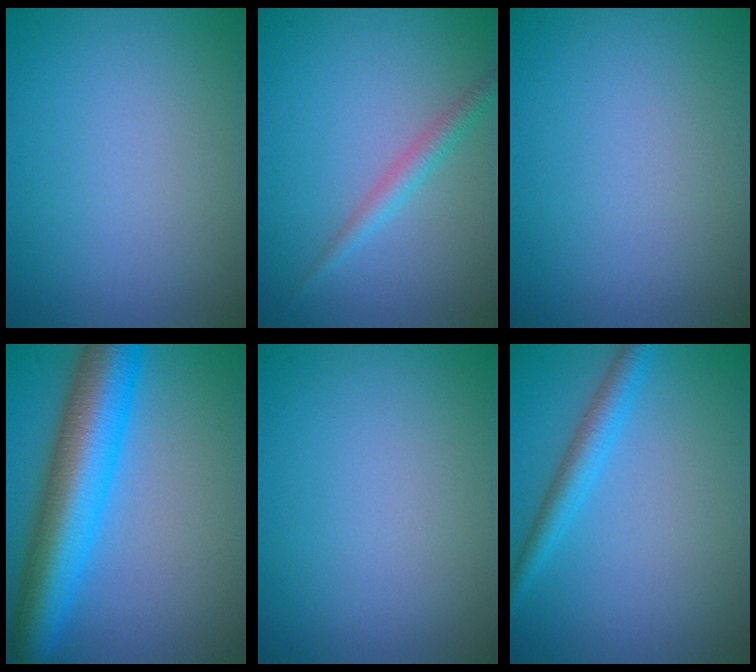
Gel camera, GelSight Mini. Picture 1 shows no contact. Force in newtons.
{"total": 1.8, "press": 1.8, "slide": 0.0}
{"total": 0.0}
{"total": 9.7, "press": 9.7, "slide": 0.2}
{"total": 0.0}
{"total": 2.7, "press": 2.7, "slide": 0.2}